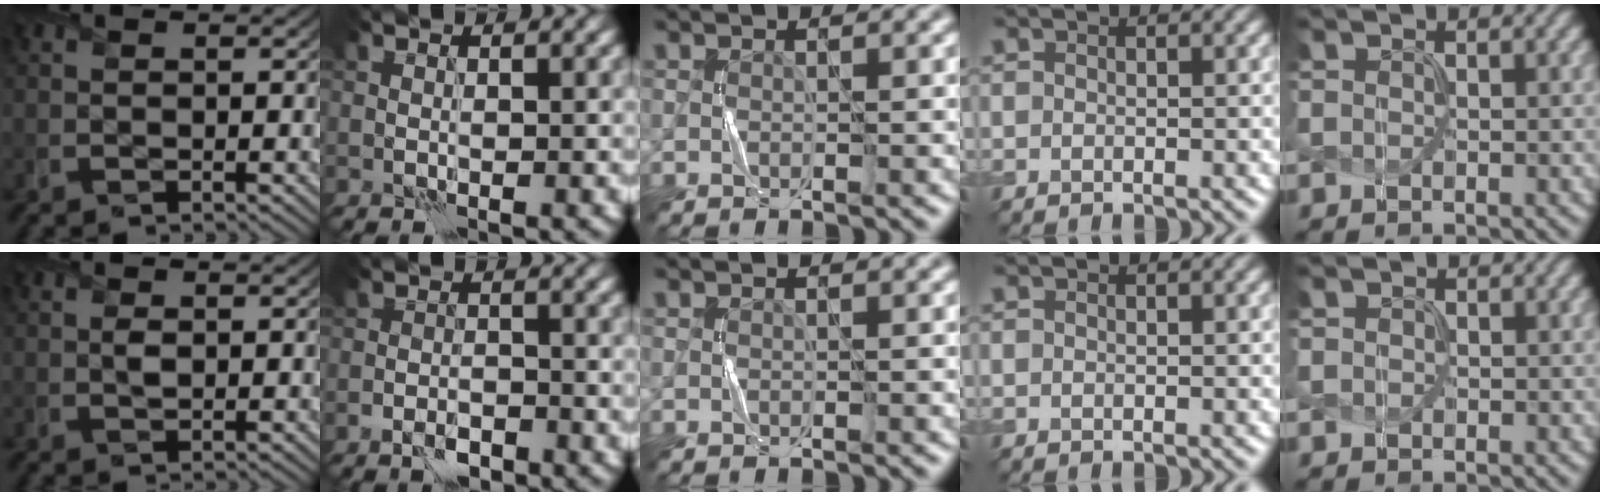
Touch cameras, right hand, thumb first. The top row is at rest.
{"thumb": {"total": 1.2, "force": [0.4, 0.5, 1.0], "torque": [-0.025, -0.002, 0.008]}, "index": {"total": 2.2, "force": [-1.5, 0.9, 1.2], "torque": [-0.018, 0.003, -0.029]}, "little": {"total": 1.0, "force": [-0.5, -0.1, -0.9], "torque": [0.009, -0.005, 0.003]}}